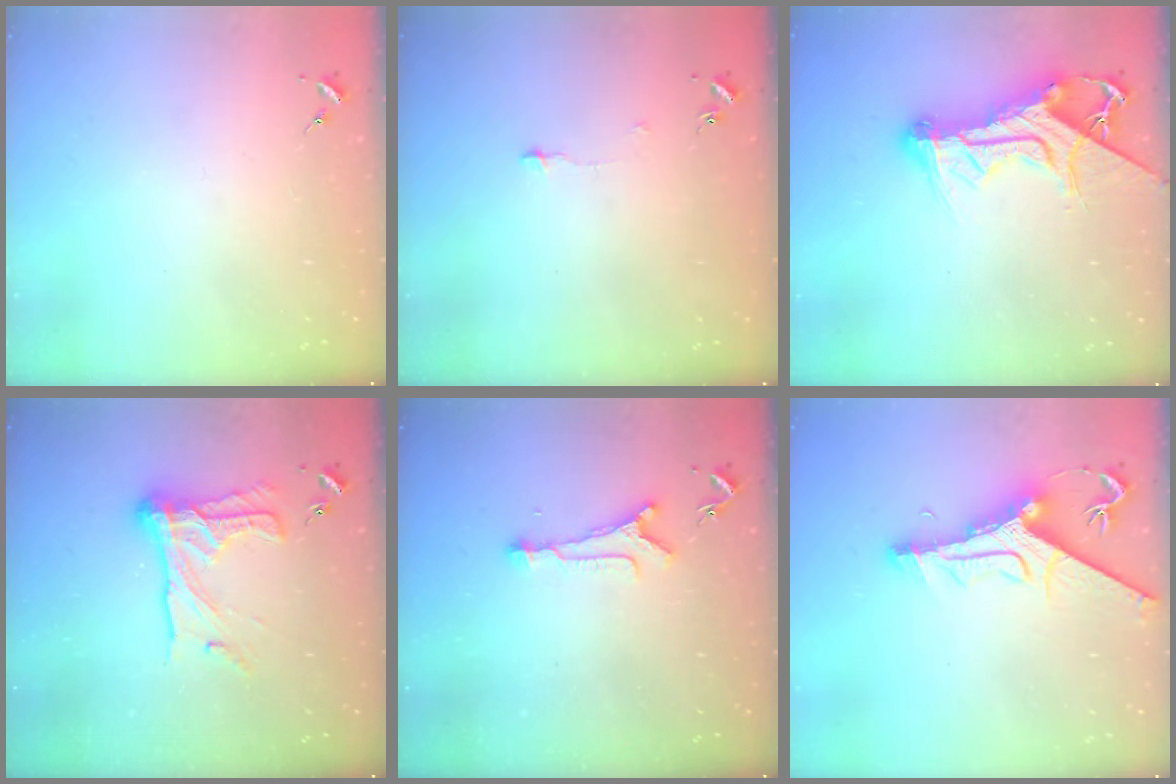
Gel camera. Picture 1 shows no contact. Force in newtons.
{"total": 3.3, "press": 3.3, "slide": 0.3}
{"total": 16.3, "press": 16.3, "slide": 1.3}
{"total": 17.8, "press": 17.7, "slide": 1.8}
{"total": 6.6, "press": 6.6, "slide": 0.5}
{"total": 13.8, "press": 13.7, "slide": 1.5}